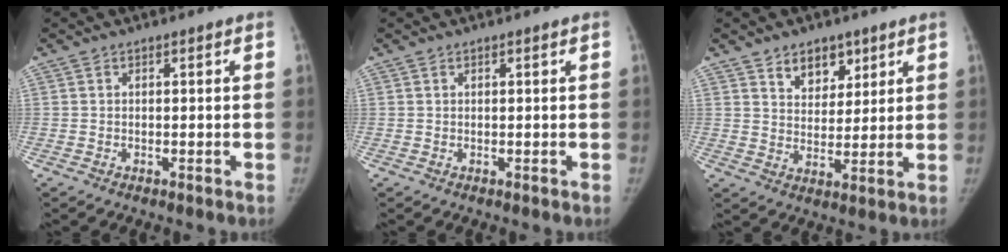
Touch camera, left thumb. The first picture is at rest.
{"total": 0.0}
{"total": 7.1, "force": [4.5, 4.5, 3.2], "torque": [-0.015, -0.028, 0.077]}